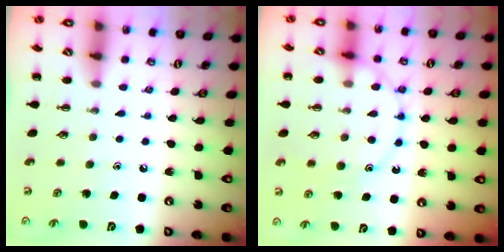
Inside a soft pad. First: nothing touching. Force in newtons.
{"total": 15.1, "press": 15.0, "slide": 1.4}